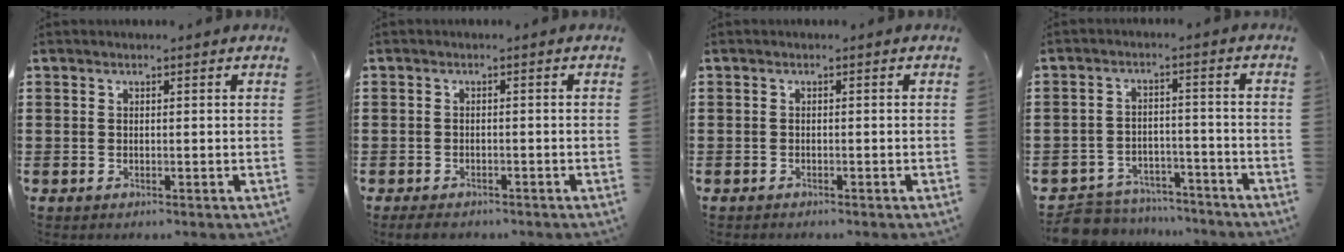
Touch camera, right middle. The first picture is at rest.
{"total": 1.8, "force": [-1.5, 0.8, 0.4], "torque": [-0.009, 0.004, -0.032]}
{"total": 0.6, "force": [-0.6, 0.2, 0.0], "torque": [-0.001, 0.001, -0.014]}
{"total": 6.6, "force": [-6.4, 1.3, 0.5], "torque": [-0.017, 0.016, -0.131]}